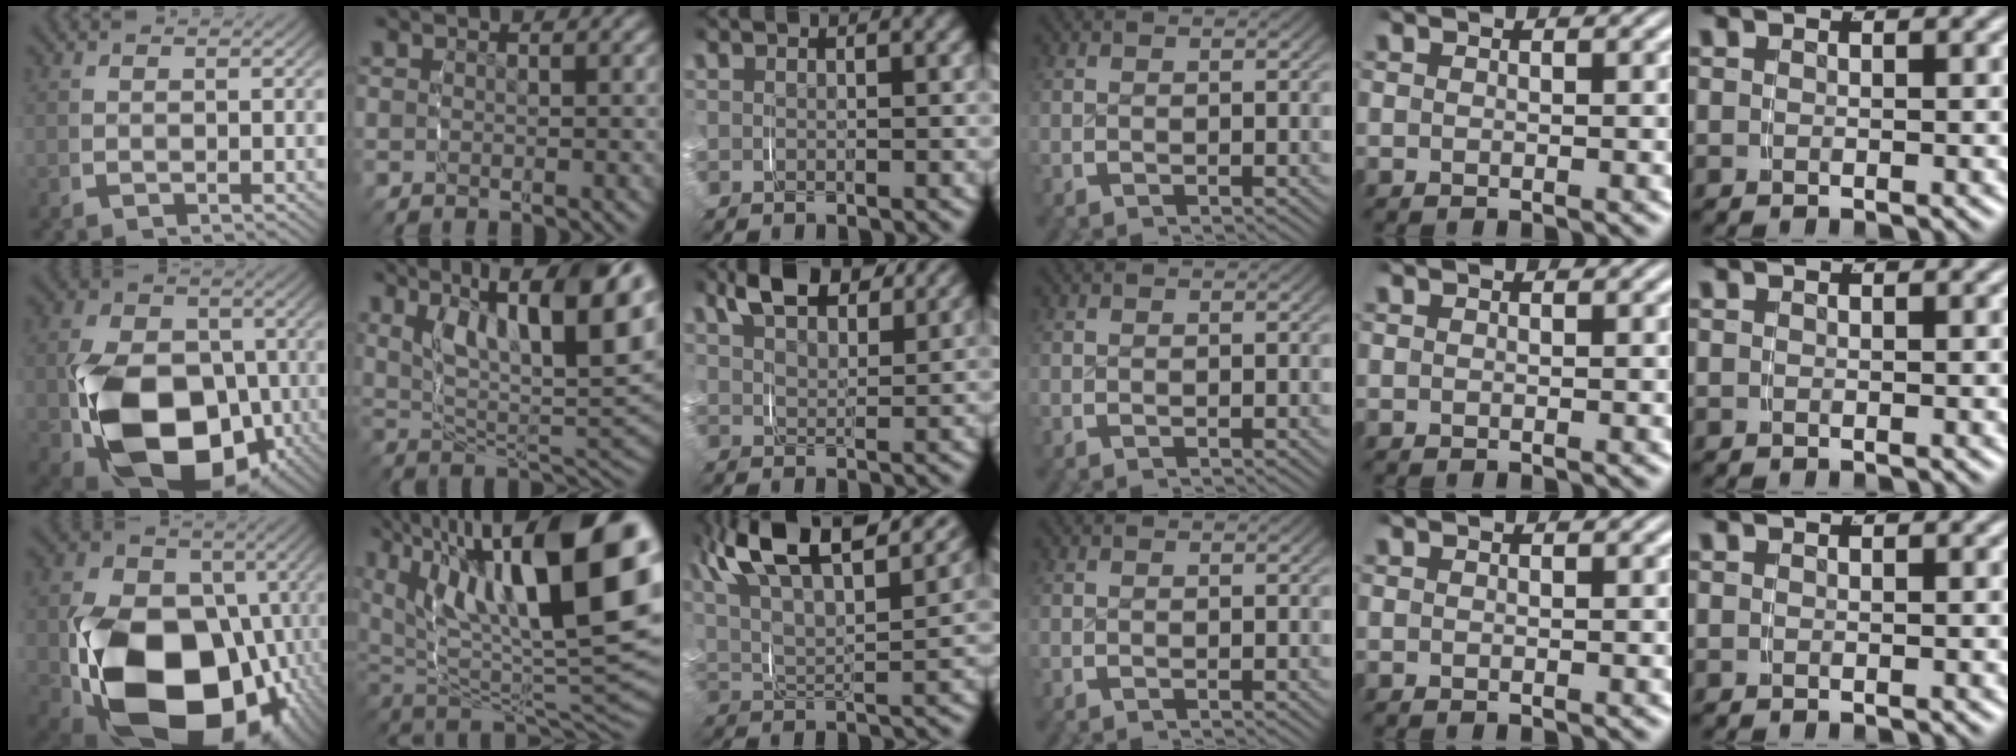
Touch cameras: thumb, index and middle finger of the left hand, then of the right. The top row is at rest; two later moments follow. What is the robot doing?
{"motion": "grasp_and_lifting", "object": "key"}